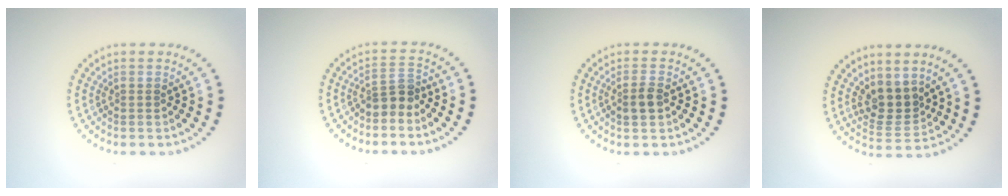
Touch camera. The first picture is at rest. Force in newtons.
{"total": 2.4, "press": 1.9, "slide": 1.4}
{"total": 1.8, "press": 1.8, "slide": 0.5}
{"total": 3.2, "press": 2.7, "slide": 1.8}